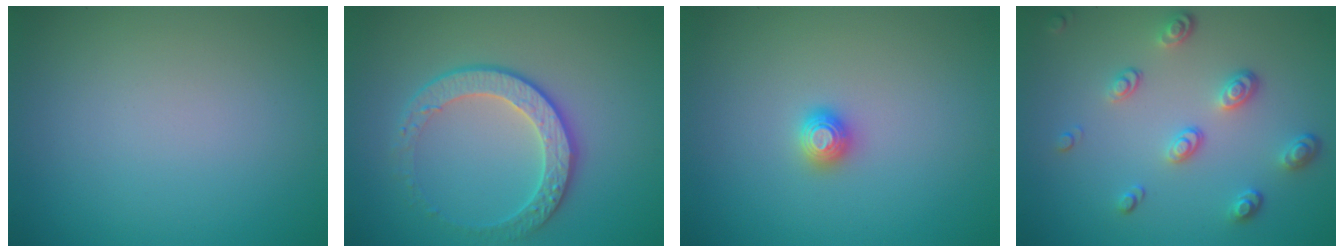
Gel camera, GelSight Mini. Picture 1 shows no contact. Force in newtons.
{"total": 3.7, "press": 3.3, "slide": 1.7}
{"total": 1.1, "press": 1.1, "slide": 0.0}
{"total": 3.4, "press": 2.6, "slide": 2.3}